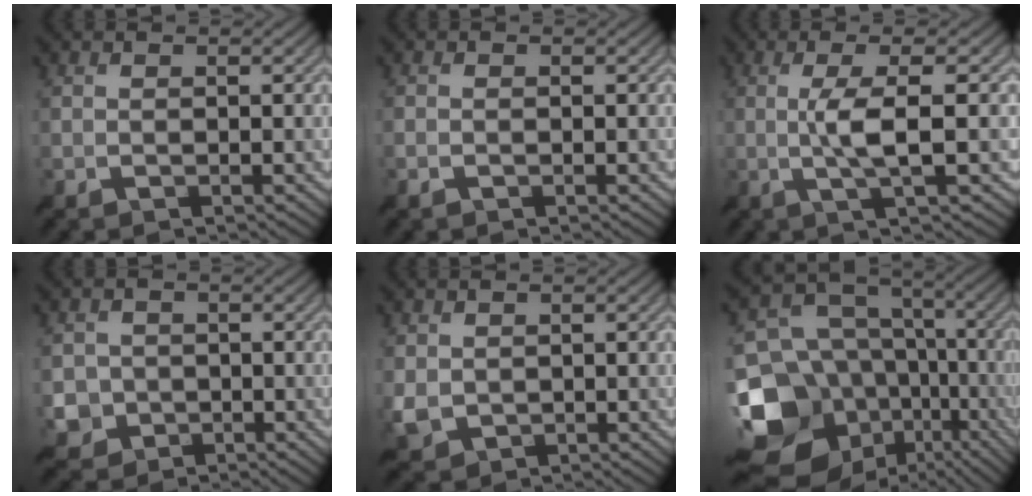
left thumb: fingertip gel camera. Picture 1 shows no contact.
{"total": 0.9, "force": [-0.5, 0.1, 0.8], "torque": [-0.018, 0.001, -0.011]}
{"total": 6.8, "force": [-0.1, 0.8, 6.7], "torque": [-0.131, 0.015, -0.008]}
{"total": 3.5, "force": [-0.9, 3.3, 0.7], "torque": [-0.015, -0.007, -0.027]}
{"total": 2.7, "force": [0.2, 2.2, 1.5], "torque": [-0.047, -0.005, 0.010]}
{"total": 19.6, "force": [-7.0, 15.6, 9.6], "torque": [-0.256, -0.023, -0.094]}